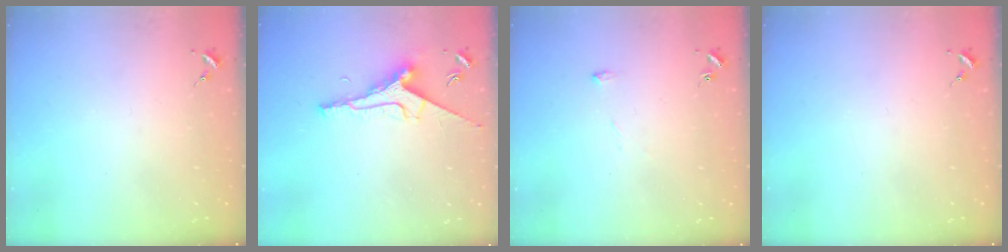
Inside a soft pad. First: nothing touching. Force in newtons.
{"total": 9.5, "press": 9.4, "slide": 0.9}
{"total": 4.9, "press": 4.9, "slide": 0.4}
{"total": 0.0}